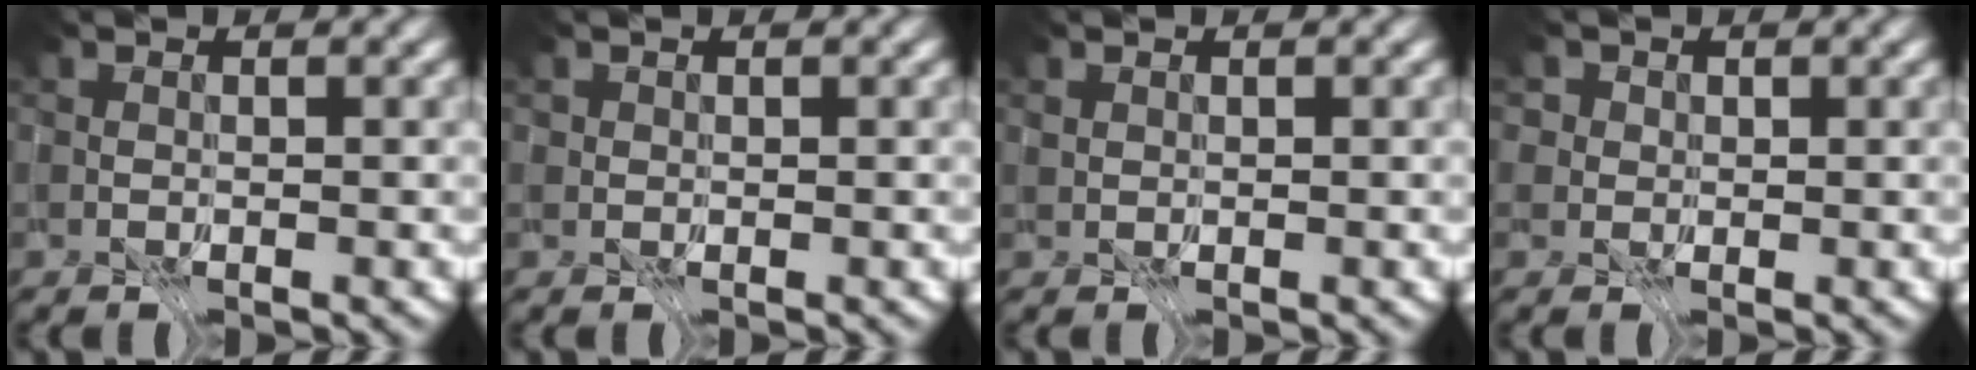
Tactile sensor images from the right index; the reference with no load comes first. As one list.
[{"total": 1.8, "force": [0.9, 1.3, 0.8], "torque": [-0.013, 0.004, 0.007]}, {"total": 0.9, "force": [0.6, 0.6, 0.4], "torque": [-0.014, 0.002, 0.013]}, {"total": 4.7, "force": [2.6, 3.4, 2.0], "torque": [-0.028, 0.003, 0.023]}]